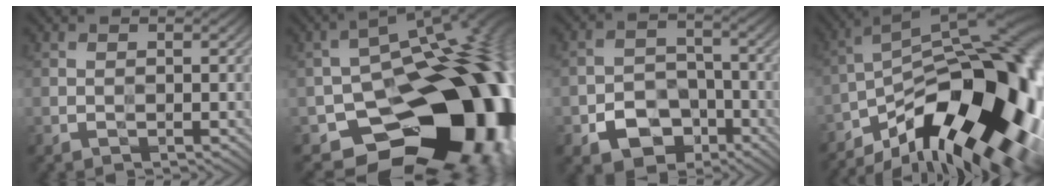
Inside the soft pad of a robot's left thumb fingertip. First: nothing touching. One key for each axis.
{"total": 20.7, "fx": -7.0, "fy": 13.7, "fz": 13.9, "tx": -0.170, "ty": -0.043, "tz": -0.093}
{"total": 7.4, "fx": -4.0, "fy": 5.1, "fz": 3.6, "tx": -0.066, "ty": -0.015, "tz": -0.072}
{"total": 20.7, "fx": -10.0, "fy": 7.9, "fz": 16.3, "tx": -0.247, "ty": -0.005, "tz": -0.163}